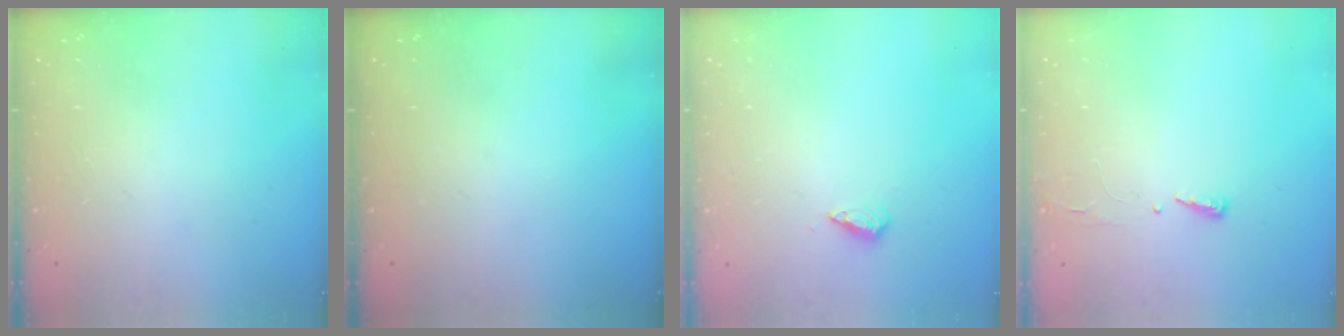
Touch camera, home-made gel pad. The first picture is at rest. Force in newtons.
{"total": 0.0}
{"total": 4.2, "press": 4.1, "slide": 1.0}
{"total": 2.9, "press": 2.9, "slide": 0.4}